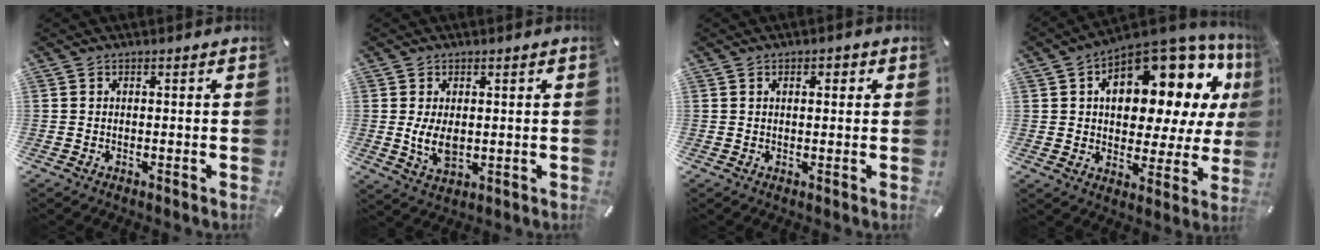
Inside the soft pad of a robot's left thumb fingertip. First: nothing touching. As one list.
[{"total": 6.3, "force": [0.3, 3.9, 4.9], "torque": [-0.112, -0.005, 0.001]}, {"total": 2.0, "force": [0.5, 1.1, 1.5], "torque": [-0.024, 0.004, 0.004]}, {"total": 16.7, "force": [7.9, 9.7, 11.0], "torque": [-0.154, -0.070, 0.128]}]